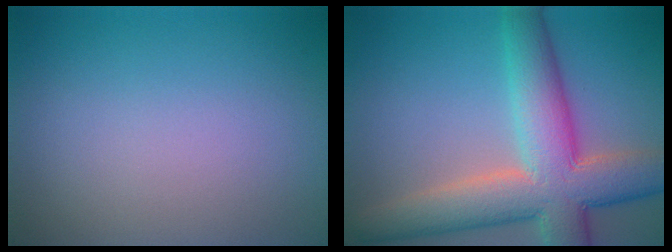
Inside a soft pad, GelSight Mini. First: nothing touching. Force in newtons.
{"total": 10.3, "press": 10.2, "slide": 0.5}